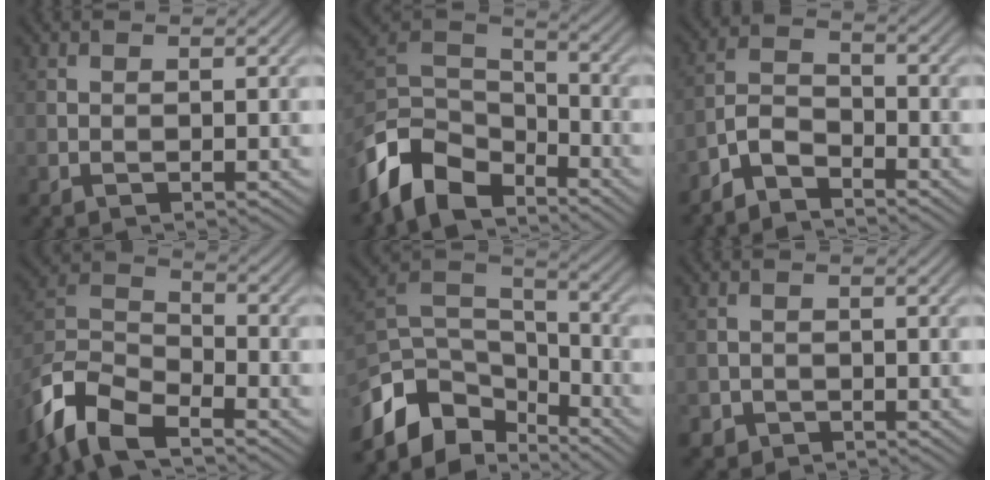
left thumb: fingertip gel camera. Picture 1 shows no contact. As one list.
[{"total": 10.1, "force": [-7.0, 5.5, 4.8], "torque": [-0.109, -0.005, -0.155]}, {"total": 4.6, "force": [-3.8, 1.5, 2.0], "torque": [-0.041, 0.001, -0.091]}, {"total": 9.8, "force": [-7.2, 3.7, 5.5], "torque": [-0.121, -0.008, -0.163]}, {"total": 11.1, "force": [-6.7, 6.0, 6.5], "torque": [-0.138, 0.005, -0.144]}, {"total": 1.8, "force": [-1.2, 1.3, 0.2], "torque": [0.001, -0.003, -0.027]}]